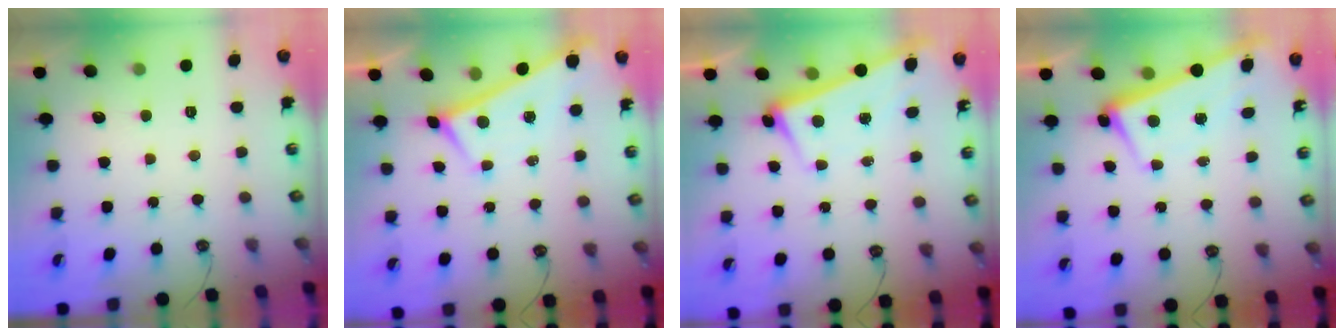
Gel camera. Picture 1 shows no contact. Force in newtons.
{"total": 0.0}
{"total": 2.5, "press": 2.3, "slide": 0.8}
{"total": 2.2, "press": 2.1, "slide": 0.5}